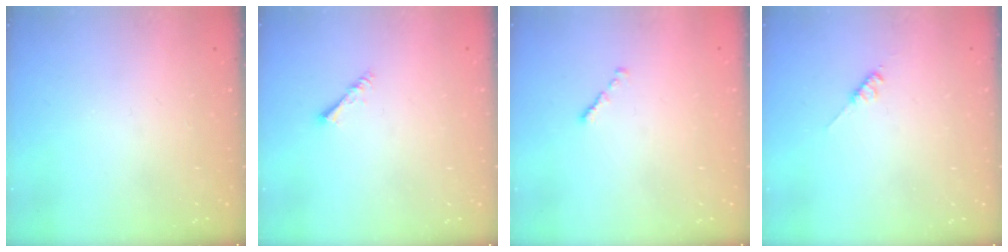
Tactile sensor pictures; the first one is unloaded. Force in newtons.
{"total": 1.6, "press": 1.5, "slide": 0.3}
{"total": 0.7, "press": 0.6, "slide": 0.4}
{"total": 2.8, "press": 2.8, "slide": 0.5}